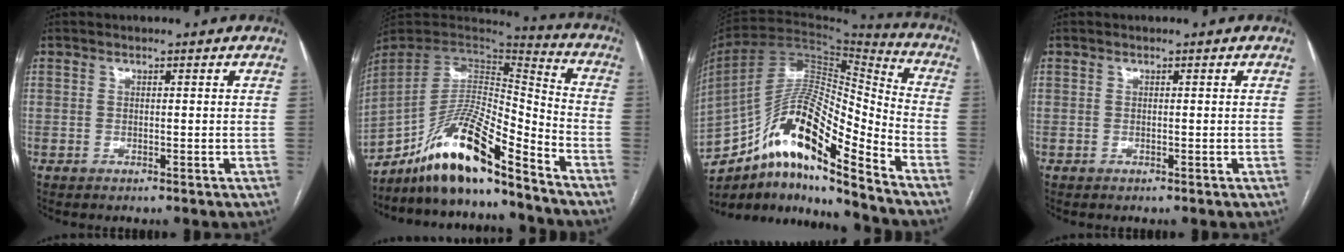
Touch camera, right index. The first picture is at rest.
{"total": 16.5, "force": [-13.0, 1.8, 10.0], "torque": [-0.179, 0.016, -0.233]}
{"total": 19.1, "force": [-12.5, 2.8, 14.1], "torque": [-0.264, 0.021, -0.221]}
{"total": 0.0}